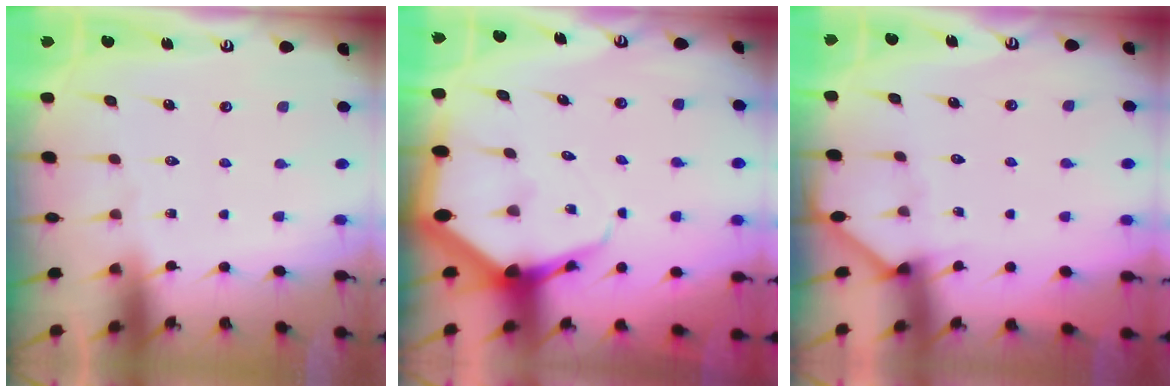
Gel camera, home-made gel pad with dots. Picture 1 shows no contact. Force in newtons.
{"total": 7.4, "press": 7.4, "slide": 0.8}
{"total": 2.2, "press": 2.2, "slide": 0.3}